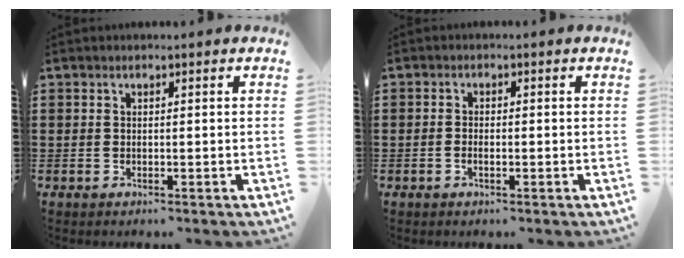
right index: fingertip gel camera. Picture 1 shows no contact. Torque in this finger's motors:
{"motor_torque": [0.14, 1.86, -0.02, -0.03]}